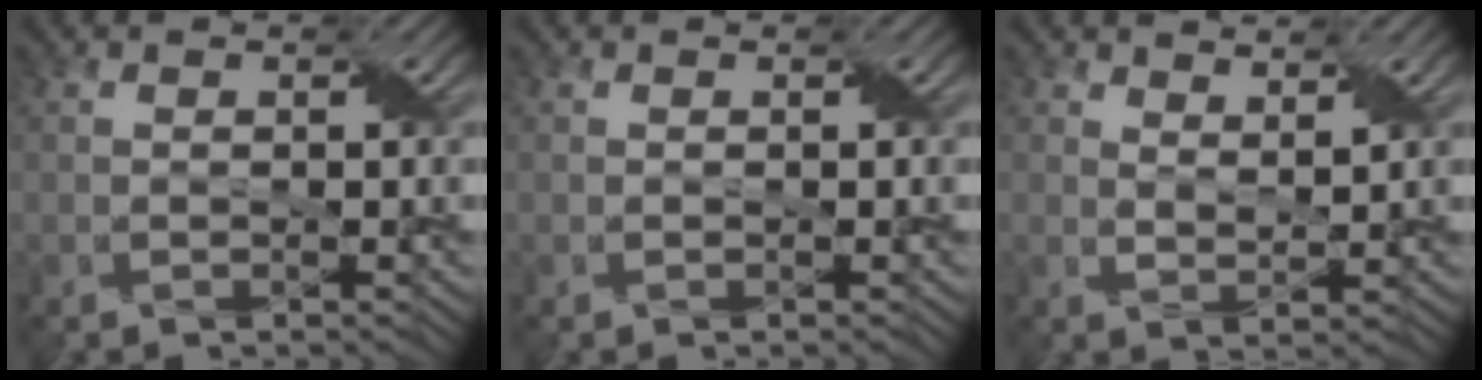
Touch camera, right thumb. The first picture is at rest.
{"total": 0.0}
{"total": 2.4, "force": [2.3, 0.3, 0.4], "torque": [-0.006, -0.013, 0.046]}